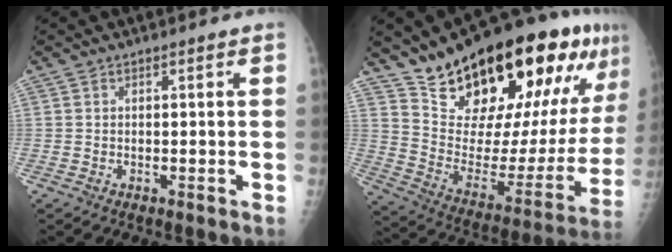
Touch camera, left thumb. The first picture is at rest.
{"total": 29.9, "force": [19.1, 11.6, 19.8], "torque": [-0.273, -0.071, 0.301]}